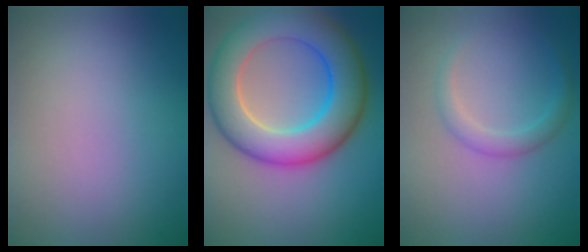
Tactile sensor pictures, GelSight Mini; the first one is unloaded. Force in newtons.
{"total": 9.3, "press": 9.3, "slide": 0.6}
{"total": 1.7, "press": 1.7, "slide": 0.1}